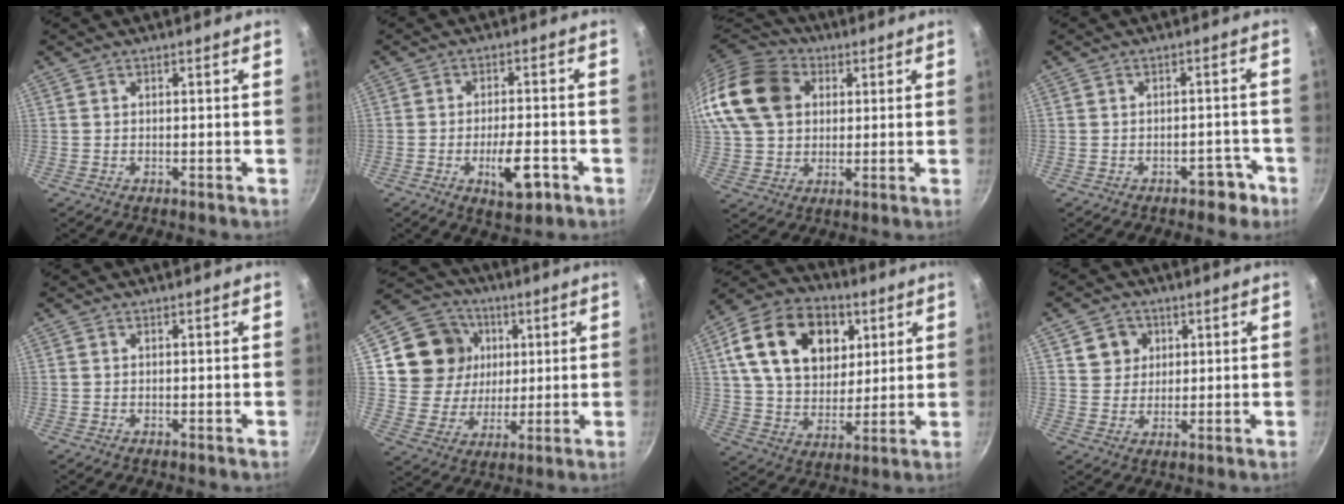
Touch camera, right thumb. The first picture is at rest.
{"total": 8.0, "force": [-3.2, 3.0, 6.7], "torque": [-0.087, 0.014, -0.045]}
{"total": 20.4, "force": [5.7, 15.8, 11.6], "torque": [-0.236, 0.022, 0.099]}
{"total": 6.6, "force": [-4.2, 3.8, 3.4], "torque": [0.007, 0.058, -0.034]}
{"total": 0.0}
{"total": 14.0, "force": [3.8, 12.5, 5.1], "torque": [-0.069, -0.003, 0.067]}
{"total": 21.8, "force": [7.4, 15.4, 13.6], "torque": [-0.211, -0.005, 0.121]}
{"total": 5.5, "force": [2.1, 4.9, 1.4], "torque": [0.010, 0.002, 0.036]}